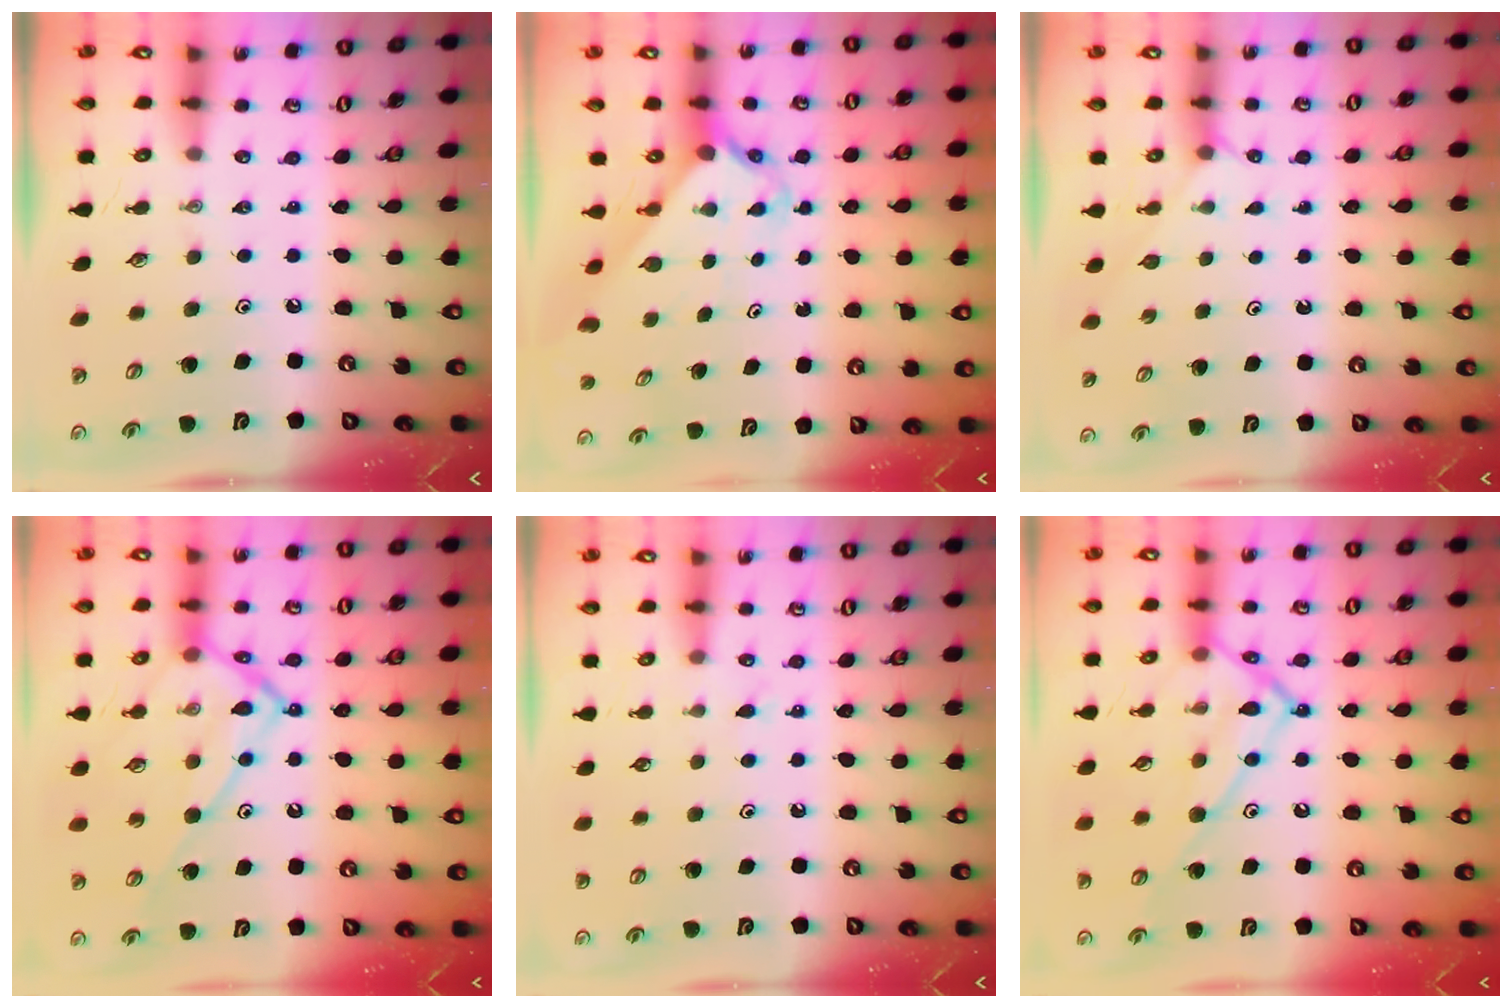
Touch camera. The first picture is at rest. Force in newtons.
{"total": 2.3, "press": 2.3, "slide": 0.1}
{"total": 1.8, "press": 1.7, "slide": 0.4}
{"total": 17.6, "press": 17.5, "slide": 1.4}
{"total": 5.7, "press": 5.6, "slide": 0.8}
{"total": 15.6, "press": 15.6, "slide": 1.2}